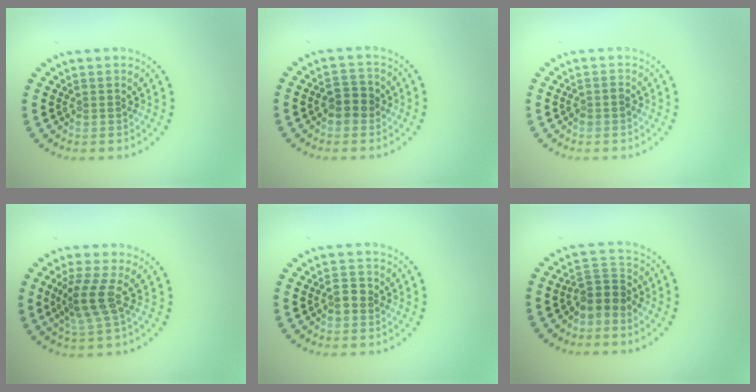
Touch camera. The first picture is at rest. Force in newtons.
{"total": 2.4, "press": 2.3, "slide": 0.5}
{"total": 0.8, "press": 0.8, "slide": 0.3}
{"total": 2.8, "press": 2.2, "slide": 1.8}
{"total": 1.4, "press": 1.4, "slide": 0.2}
{"total": 2.8, "press": 2.1, "slide": 1.8}